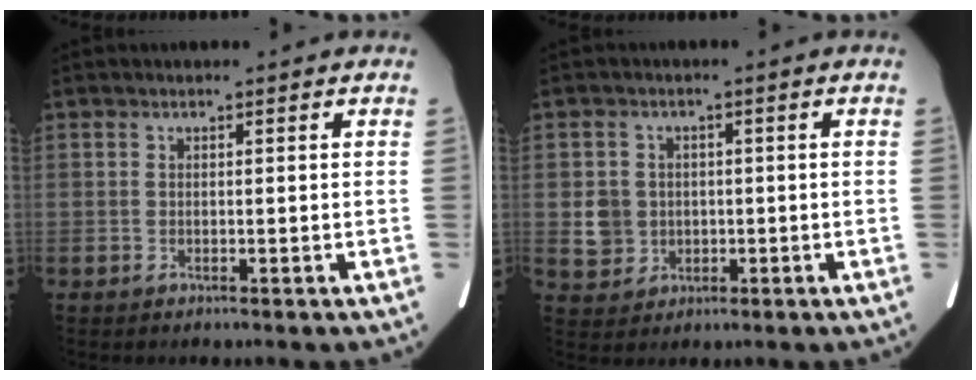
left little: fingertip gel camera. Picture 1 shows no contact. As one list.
[{"total": 4.6, "force": [-0.2, 4.5, 0.9], "torque": [-0.021, 0.010, 0.008]}]